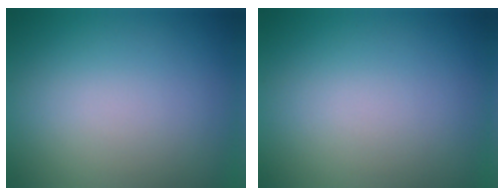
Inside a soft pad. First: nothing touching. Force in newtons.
{"total": 0.0}